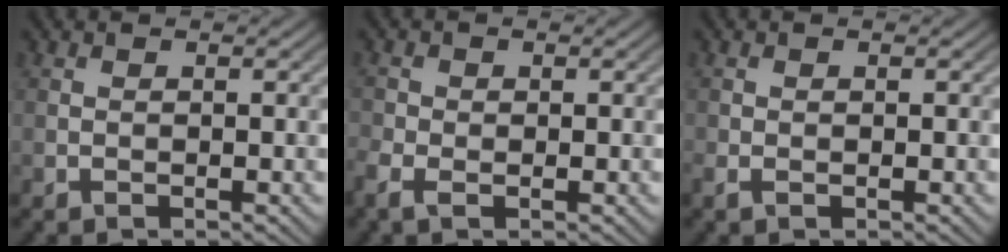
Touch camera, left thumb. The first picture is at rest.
{"total": 2.6, "force": [-1.2, 1.6, 1.6], "torque": [-0.042, -0.005, -0.029]}
{"total": 1.2, "force": [-0.5, 0.7, 0.8], "torque": [-0.021, -0.002, -0.009]}